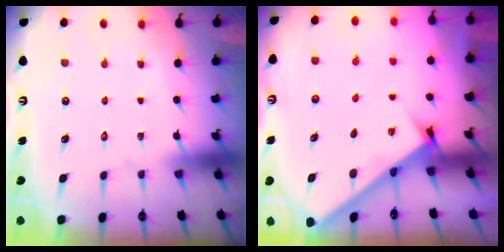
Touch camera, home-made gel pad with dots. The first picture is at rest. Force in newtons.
{"total": 2.9, "press": 2.8, "slide": 0.3}